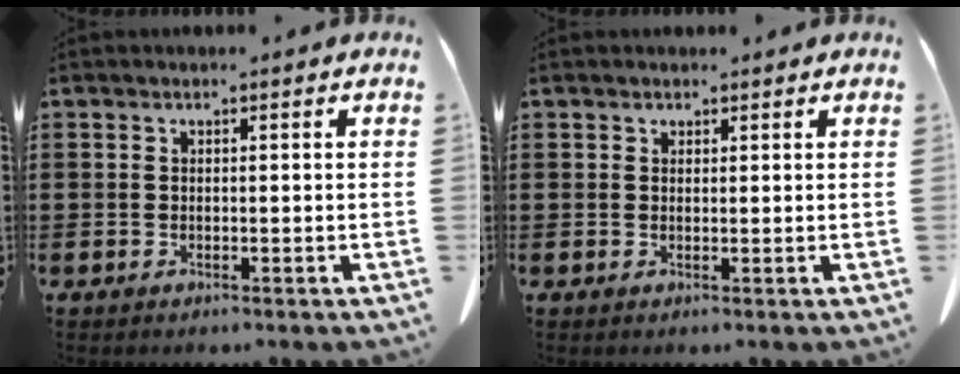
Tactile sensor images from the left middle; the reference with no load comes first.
{"total": 0.8, "force": [0.7, 0.5, 0.0], "torque": [-0.002, 0.002, 0.014]}